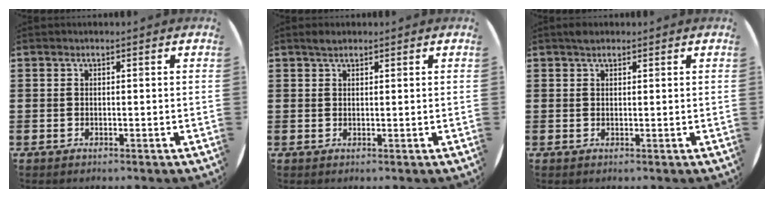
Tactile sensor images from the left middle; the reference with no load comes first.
{"total": 1.1, "force": [1.0, 0.4, 0.3], "torque": [0.001, 0.001, 0.016]}
{"total": 1.0, "force": [0.9, 0.5, 0.2], "torque": [0.004, 0.001, 0.014]}